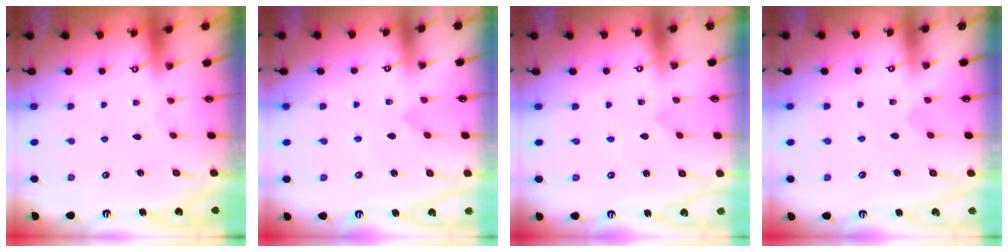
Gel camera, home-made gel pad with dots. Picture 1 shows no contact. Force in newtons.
{"total": 2.0, "press": 2.0, "slide": 0.1}
{"total": 0.0}
{"total": 2.1, "press": 2.1, "slide": 0.2}